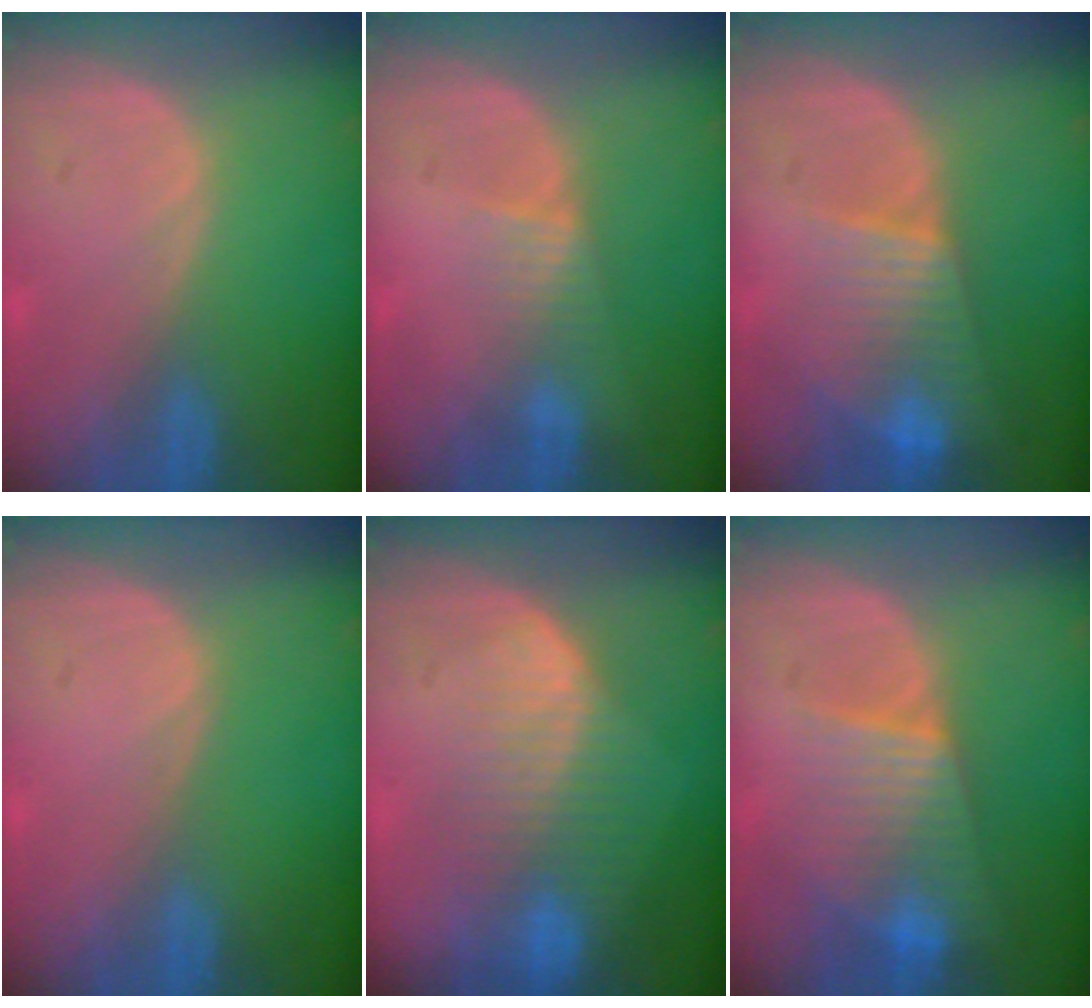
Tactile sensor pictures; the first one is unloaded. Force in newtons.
{"total": 2.6, "press": 2.4, "slide": 0.9}
{"total": 8.0, "press": 6.9, "slide": 4.1}
{"total": 0.0}
{"total": 8.5, "press": 7.2, "slide": 4.5}
{"total": 7.3, "press": 7.0, "slide": 2.2}